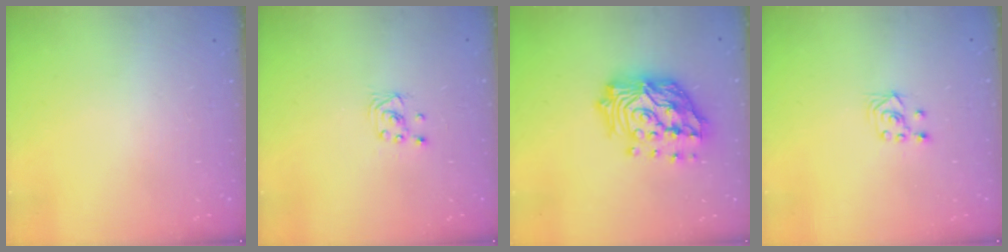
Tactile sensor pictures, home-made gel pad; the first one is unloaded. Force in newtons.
{"total": 1.6, "press": 1.6, "slide": 0.0}
{"total": 22.0, "press": 21.7, "slide": 3.4}
{"total": 2.8, "press": 2.6, "slide": 1.1}